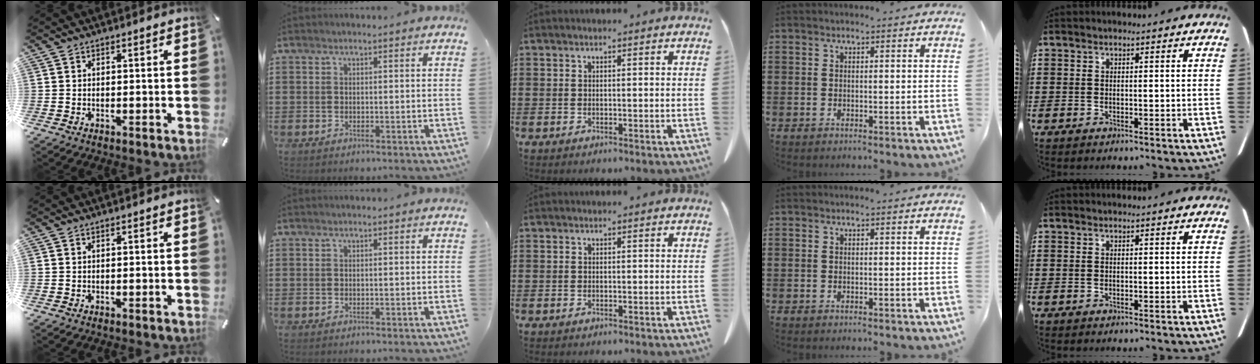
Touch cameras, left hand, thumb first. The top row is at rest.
{}